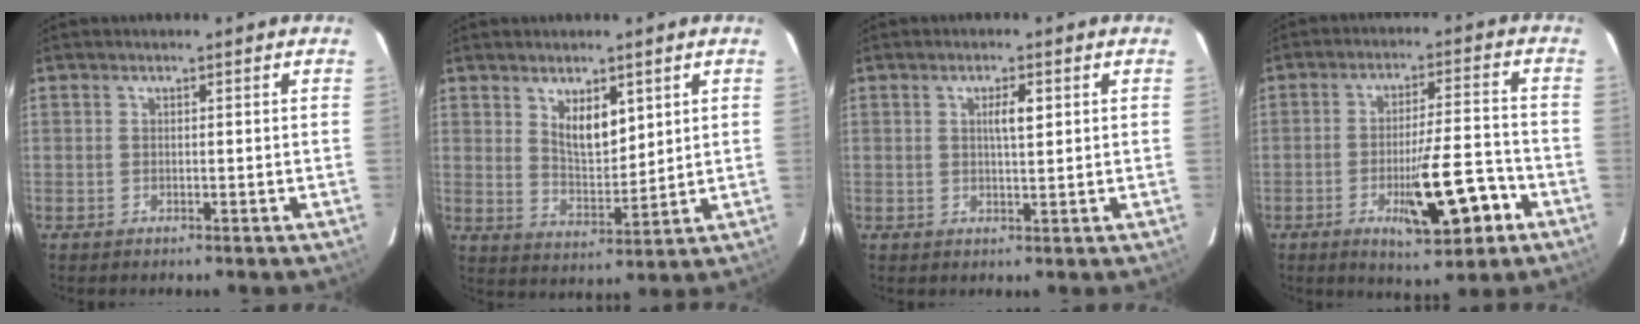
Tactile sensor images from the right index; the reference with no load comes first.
{"total": 6.2, "force": [3.0, 2.6, 4.7], "torque": [-0.085, -0.009, 0.061]}
{"total": 2.7, "force": [0.8, 0.5, 2.6], "torque": [-0.045, 0.002, 0.013]}
{"total": 11.5, "force": [-4.9, 2.0, 10.2], "torque": [-0.159, -0.004, -0.069]}